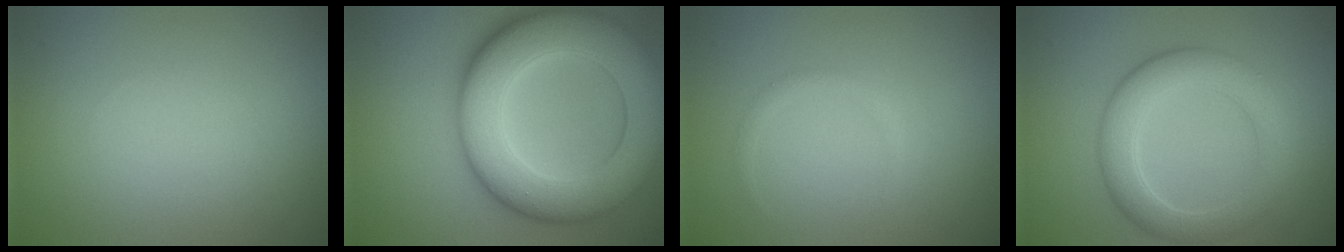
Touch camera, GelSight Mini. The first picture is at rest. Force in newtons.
{"total": 12.5, "press": 12.5, "slide": 0.3}
{"total": 0.7, "press": 0.7, "slide": 0.1}
{"total": 5.3, "press": 5.3, "slide": 0.3}